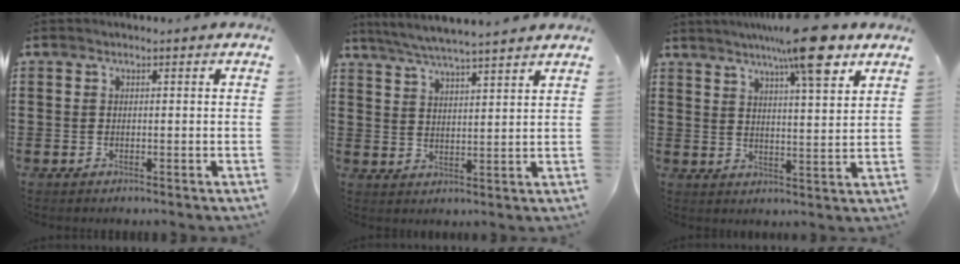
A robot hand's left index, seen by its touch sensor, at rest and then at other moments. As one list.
[{"total": 5.1, "force": [4.7, -0.4, 1.8], "torque": [-0.049, -0.022, 0.083]}, {"total": 10.4, "force": [7.3, 1.3, 7.3], "torque": [-0.117, -0.024, 0.119]}]